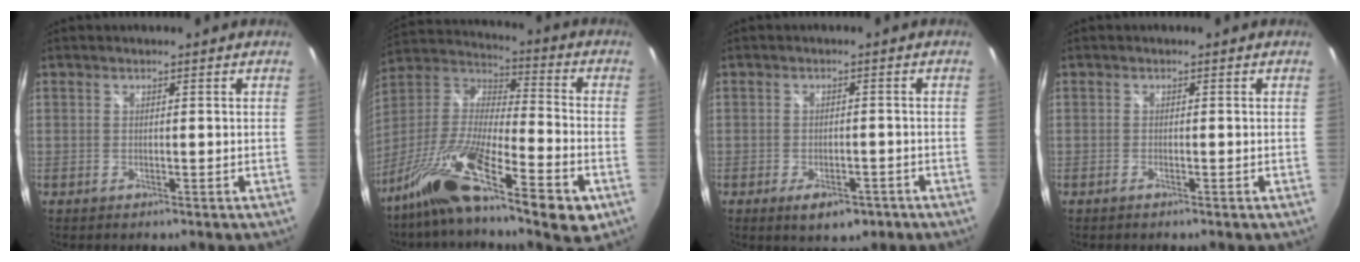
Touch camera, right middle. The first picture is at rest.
{"total": 22.2, "force": [-12.6, 4.2, 17.8], "torque": [-0.316, -0.040, -0.233]}
{"total": 5.5, "force": [-3.2, 2.7, 3.6], "torque": [-0.067, -0.009, -0.044]}
{"total": 0.7, "force": [-0.5, -0.2, 0.5], "torque": [-0.007, -0.001, -0.012]}